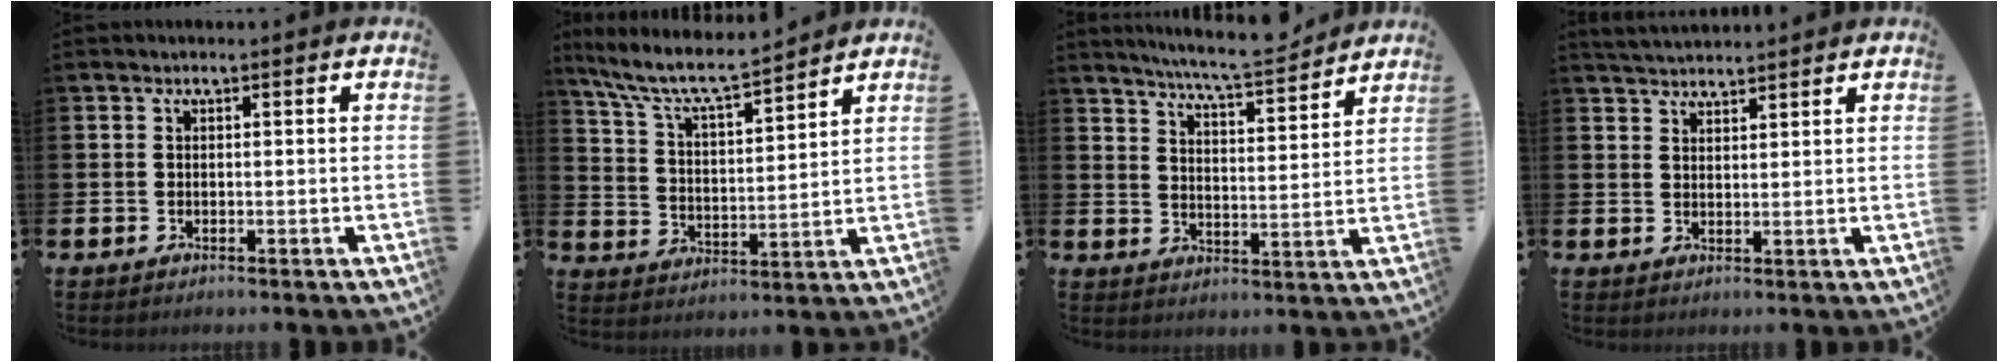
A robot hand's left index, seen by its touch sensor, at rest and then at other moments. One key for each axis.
{"total": 8.2, "fx": 7.5, "fy": 0.9, "fz": 3.2, "tx": -0.098, "ty": -0.045, "tz": 0.131}
{"total": 7.2, "fx": 6.9, "fy": 0.1, "fz": 2.0, "tx": -0.050, "ty": -0.047, "tz": 0.121}
{"total": 3.4, "fx": 3.4, "fy": 0.5, "fz": 0.3, "tx": -0.012, "ty": -0.013, "tz": 0.063}